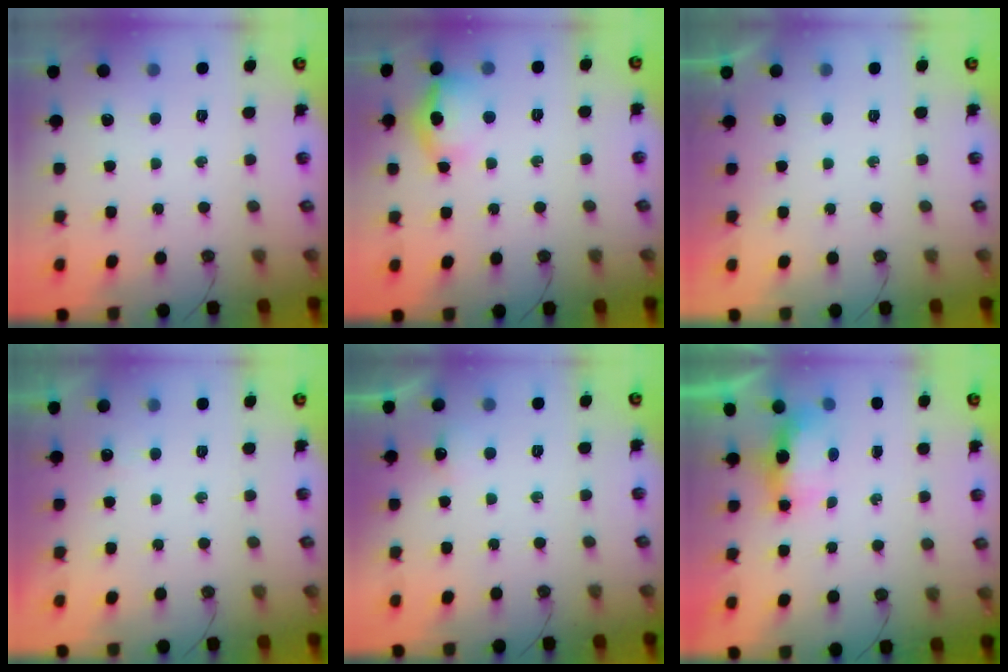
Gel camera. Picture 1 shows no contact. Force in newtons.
{"total": 18.4, "press": 13.5, "slide": 12.5}
{"total": 0.0}
{"total": 2.5, "press": 2.4, "slide": 0.5}
{"total": 4.9, "press": 4.7, "slide": 1.0}
{"total": 5.7, "press": 5.7, "slide": 0.9}